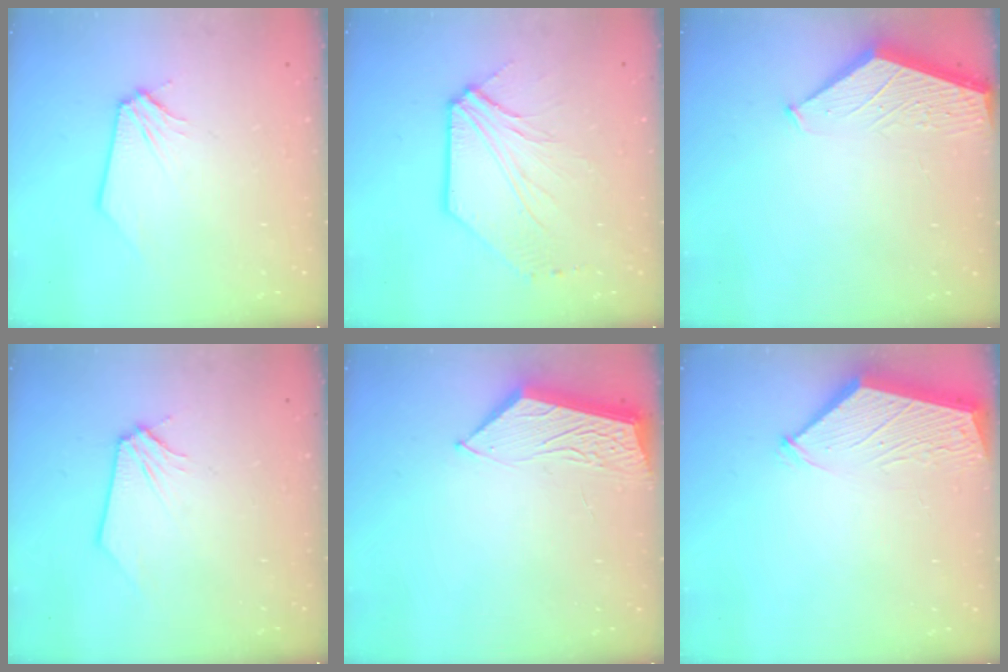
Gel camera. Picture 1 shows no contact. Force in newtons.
{"total": 8.2, "press": 8.2, "slide": 1.1}
{"total": 1.8, "press": 1.8, "slide": 0.2}
{"total": 0.0}
{"total": 4.5, "press": 4.4, "slide": 0.4}
{"total": 2.9, "press": 2.8, "slide": 0.4}